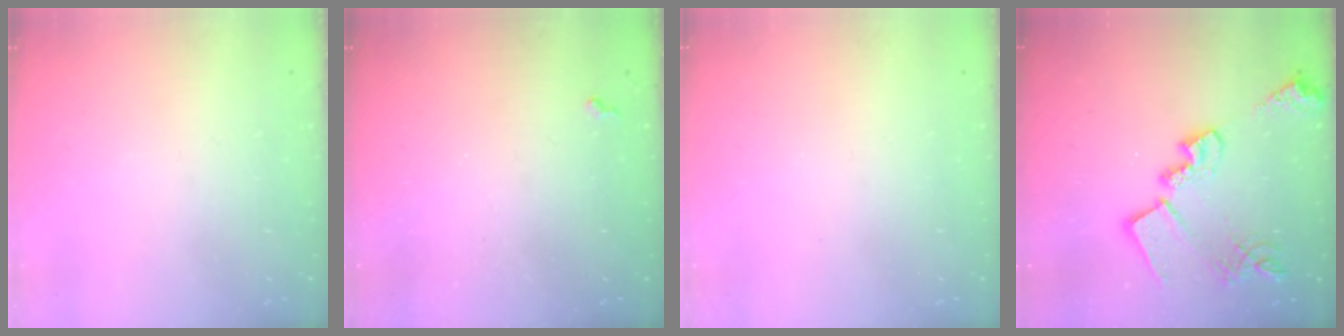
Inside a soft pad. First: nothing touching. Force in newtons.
{"total": 4.1, "press": 4.0, "slide": 0.7}
{"total": 0.0}
{"total": 19.2, "press": 19.1, "slide": 1.4}